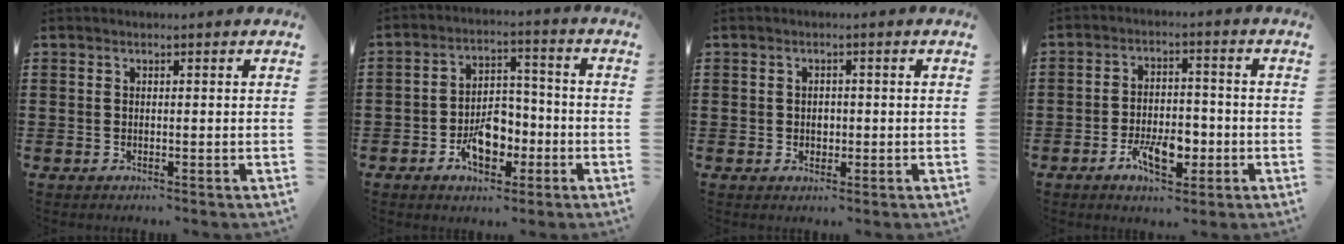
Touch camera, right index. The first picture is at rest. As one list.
[{"total": 7.3, "force": [-3.0, 4.8, 4.6], "torque": [-0.073, 0.006, -0.057]}, {"total": 1.6, "force": [-0.1, 1.3, 0.8], "torque": [-0.011, 0.004, -0.006]}, {"total": 7.8, "force": [-3.0, 3.9, 6.0], "torque": [-0.106, 0.003, -0.054]}]